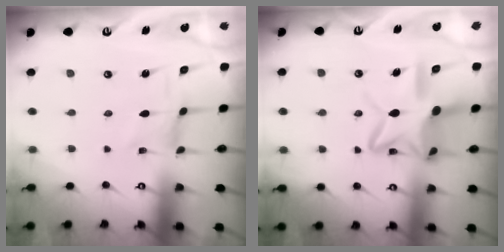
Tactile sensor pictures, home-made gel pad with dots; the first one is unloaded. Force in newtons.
{"total": 15.8, "press": 15.7, "slide": 1.1}